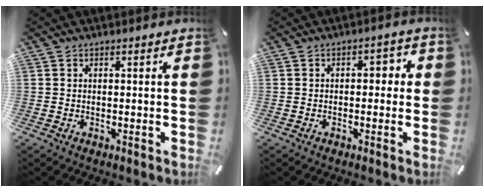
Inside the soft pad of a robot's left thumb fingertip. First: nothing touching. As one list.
[{"total": 3.0, "force": [-0.5, 2.0, 2.2], "torque": [-0.028, 0.008, -0.019]}]